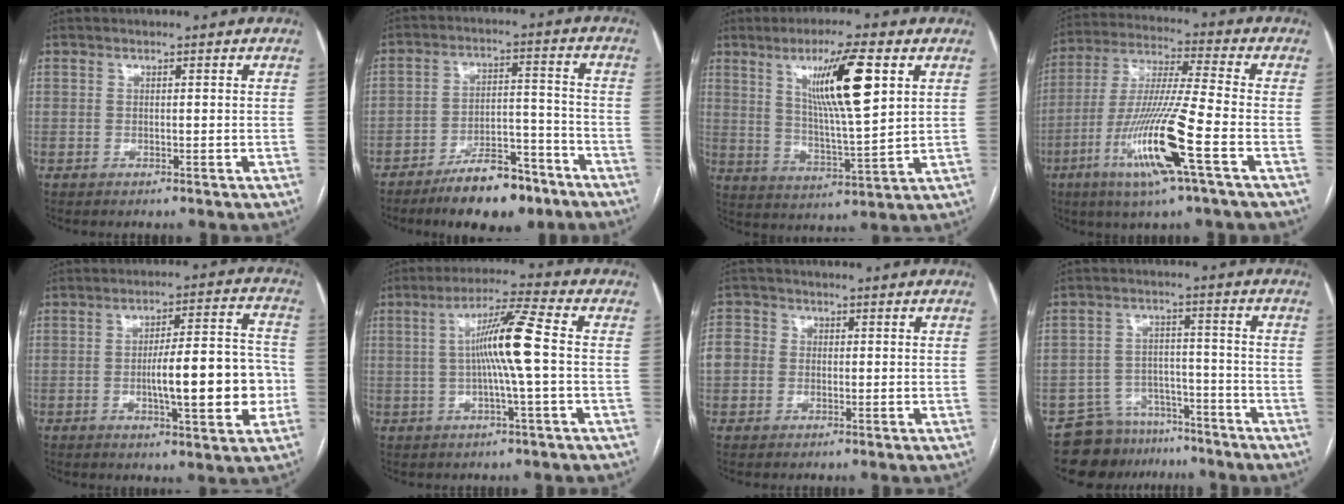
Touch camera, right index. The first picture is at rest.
{"total": 11.2, "force": [-8.2, 3.9, 6.6], "torque": [-0.099, 0.018, -0.134]}
{"total": 12.9, "force": [5.1, 1.0, 11.8], "torque": [-0.207, -0.001, 0.090]}
{"total": 15.5, "force": [-6.2, -0.4, 14.2], "torque": [-0.290, -0.018, -0.120]}
{"total": 13.5, "force": [-2.3, 2.8, 13.0], "torque": [-0.192, 0.018, -0.030]}
{"total": 9.5, "force": [0.1, -0.6, 9.5], "torque": [-0.173, 0.010, -0.002]}
{"total": 5.5, "force": [-0.1, 5.1, 2.0], "torque": [-0.050, 0.022, -0.003]}
{"total": 8.5, "force": [-7.1, 4.7, 0.3], "torque": [0.007, 0.032, -0.113]}